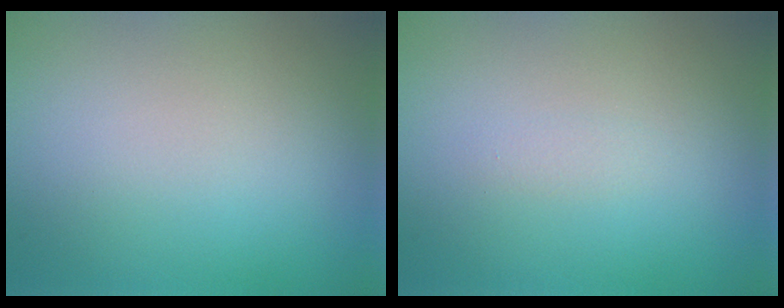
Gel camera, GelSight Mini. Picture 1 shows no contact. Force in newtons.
{"total": 0.6, "press": 0.6, "slide": 0.0}